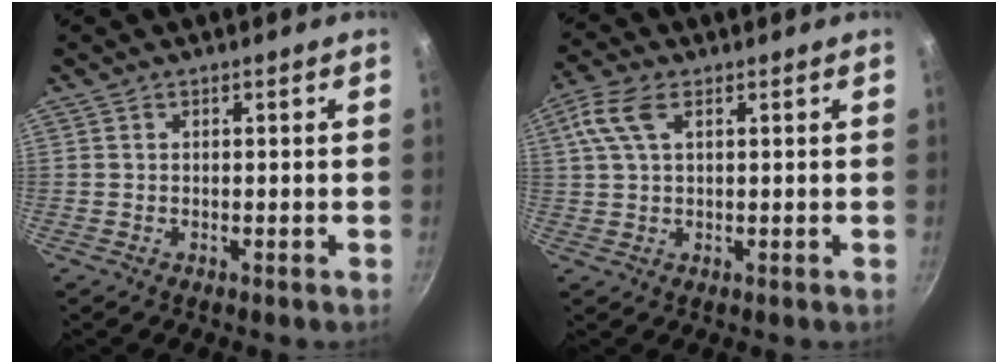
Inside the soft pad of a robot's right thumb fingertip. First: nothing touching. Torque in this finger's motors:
{"motor_torque": [0.00, 0.26, 0.59, 0.57, 0.10]}